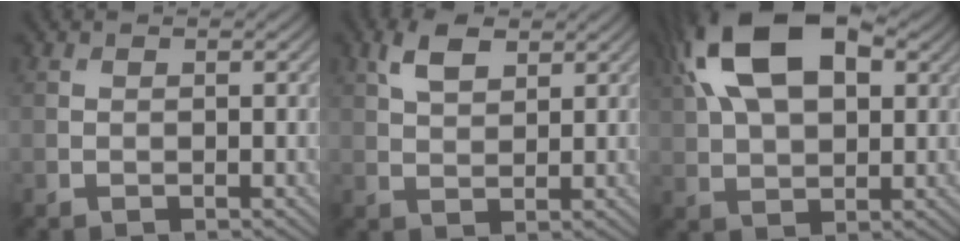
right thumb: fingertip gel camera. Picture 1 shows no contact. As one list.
[{"total": 4.3, "force": [2.4, 2.1, 2.9], "torque": [-0.069, 0.005, 0.046]}, {"total": 16.5, "force": [6.5, 8.9, 12.2], "torque": [-0.244, 0.045, 0.092]}]